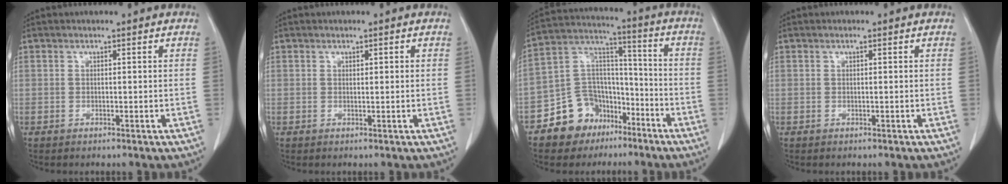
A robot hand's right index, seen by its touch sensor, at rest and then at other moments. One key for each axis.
{"total": 0.6, "fx": 0.3, "fy": 0.2, "fz": 0.5, "tx": -0.008, "ty": 0.000, "tz": 0.004}
{"total": 12.2, "fx": -7.6, "fy": 9.1, "fz": 3.0, "tx": -0.054, "ty": 0.072, "tz": -0.125}
{"total": 0.0}